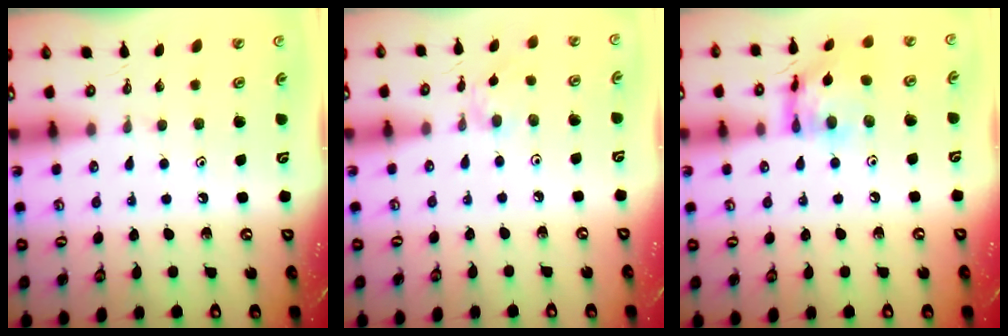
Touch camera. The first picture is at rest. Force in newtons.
{"total": 2.7, "press": 2.7, "slide": 0.6}
{"total": 13.0, "press": 13.0, "slide": 1.2}